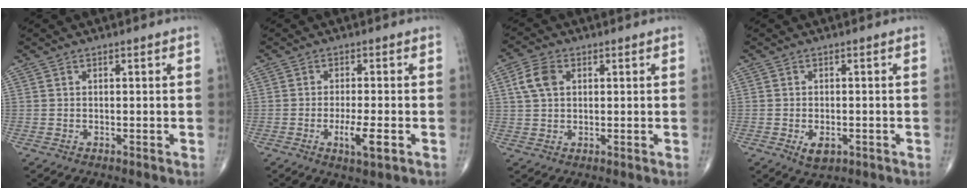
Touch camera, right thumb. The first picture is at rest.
{"total": 5.2, "force": [-1.7, 1.1, 4.8], "torque": [-0.087, -0.007, -0.029]}
{"total": 5.6, "force": [1.6, 3.8, 3.8], "torque": [-0.075, 0.007, 0.028]}
{"total": 3.4, "force": [-1.2, 2.0, 2.5], "torque": [-0.035, -0.001, -0.012]}